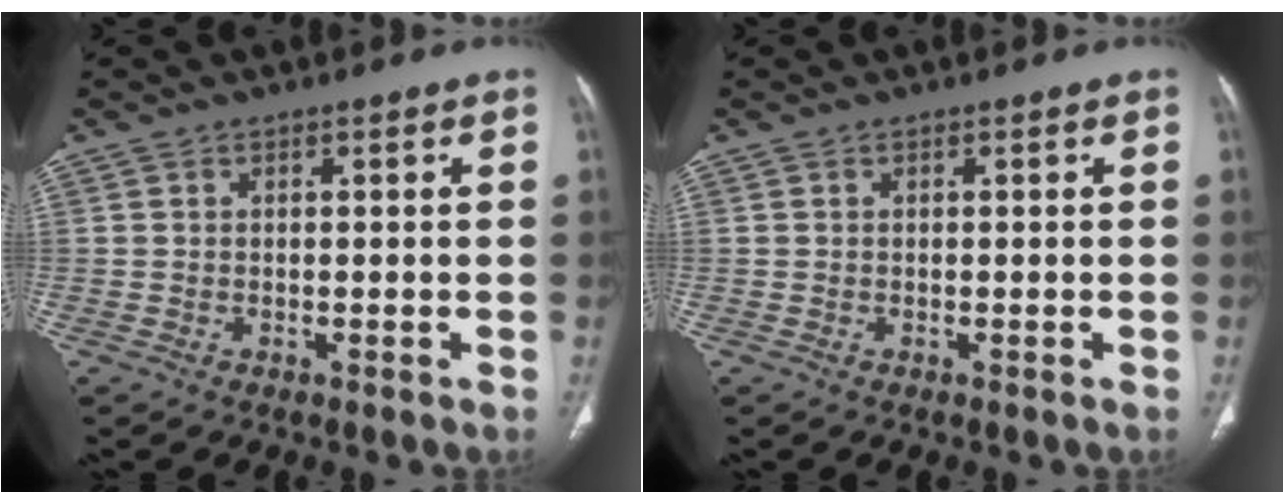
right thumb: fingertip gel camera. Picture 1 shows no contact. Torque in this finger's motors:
{"motor_torque": [0.00, 0.00, 0.00, 0.00, 0.00]}